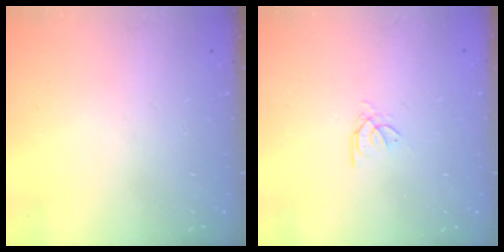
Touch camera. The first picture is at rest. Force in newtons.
{"total": 0.7, "press": 0.6, "slide": 0.4}